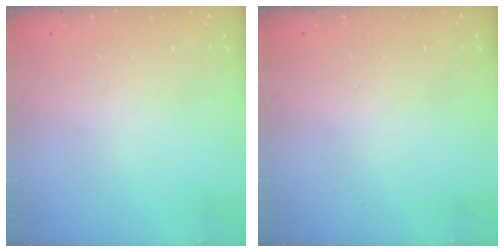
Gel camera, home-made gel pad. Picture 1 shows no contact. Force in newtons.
{"total": 0.0}